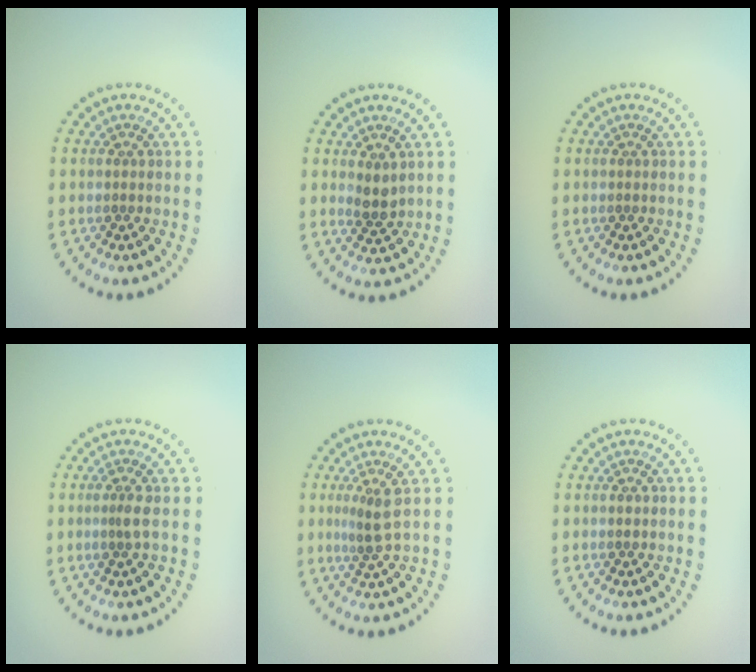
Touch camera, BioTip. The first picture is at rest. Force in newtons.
{"total": 1.7, "press": 1.5, "slide": 0.8}
{"total": 0.0}
{"total": 1.1, "press": 0.8, "slide": 0.8}
{"total": 1.9, "press": 1.4, "slide": 1.3}
{"total": 0.7, "press": 0.7, "slide": 0.2}